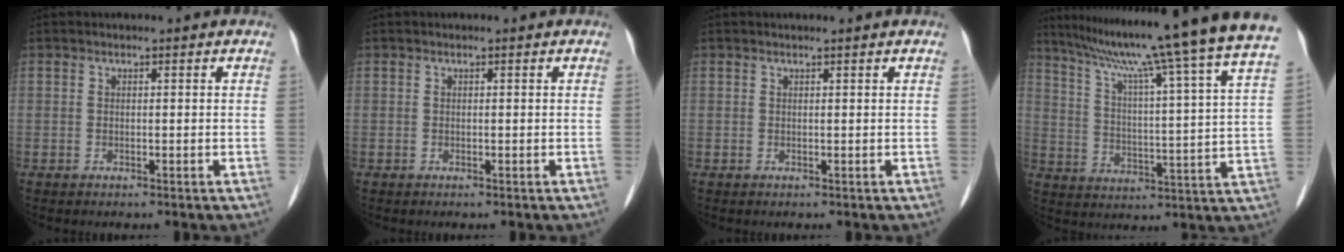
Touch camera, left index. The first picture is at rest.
{"total": 0.0}
{"total": 1.0, "force": [0.9, -0.2, 0.4], "torque": [-0.011, 0.003, 0.018]}
{"total": 26.1, "force": [21.9, -2.1, 14.0], "torque": [-0.227, -0.051, 0.295]}